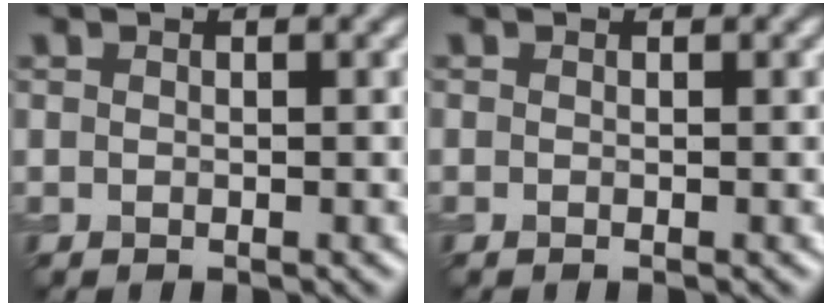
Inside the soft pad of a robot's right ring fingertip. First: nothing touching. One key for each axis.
{"total": 0.0}